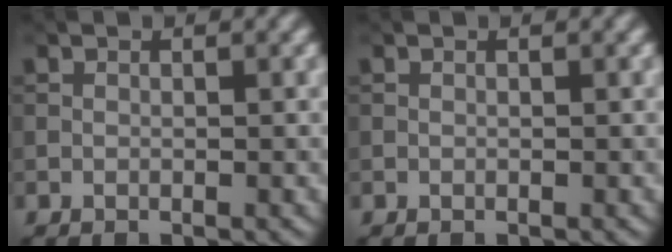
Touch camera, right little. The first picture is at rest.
{"total": 0.0}